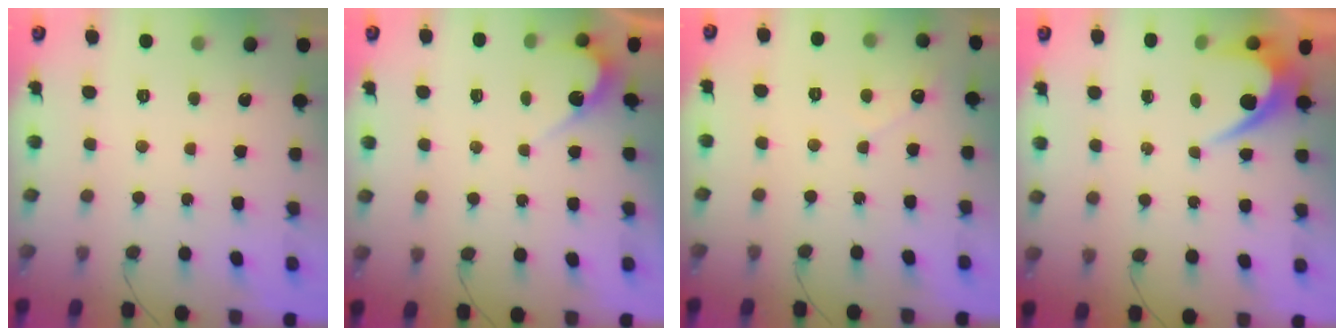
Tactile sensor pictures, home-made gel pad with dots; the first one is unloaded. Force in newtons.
{"total": 4.2, "press": 4.2, "slide": 0.3}
{"total": 2.4, "press": 2.4, "slide": 0.2}
{"total": 5.7, "press": 5.7, "slide": 0.3}